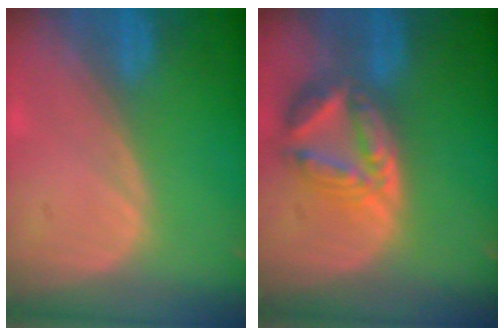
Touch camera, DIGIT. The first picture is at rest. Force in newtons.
{"total": 8.0, "press": 7.1, "slide": 3.8}